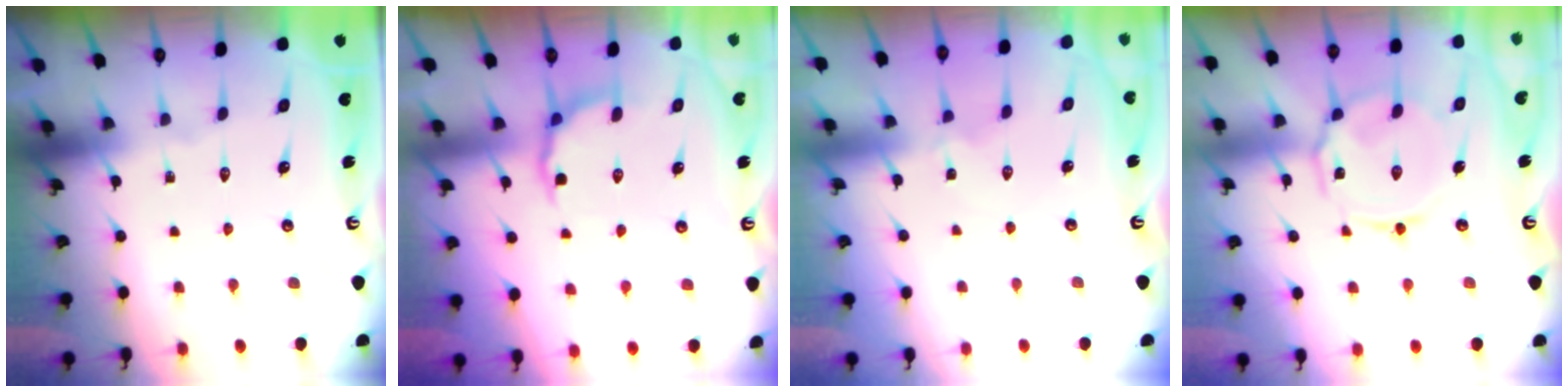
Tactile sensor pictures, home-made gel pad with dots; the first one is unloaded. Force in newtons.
{"total": 4.3, "press": 3.8, "slide": 2.2}
{"total": 1.8, "press": 1.7, "slide": 0.3}
{"total": 8.8, "press": 8.7, "slide": 0.7}